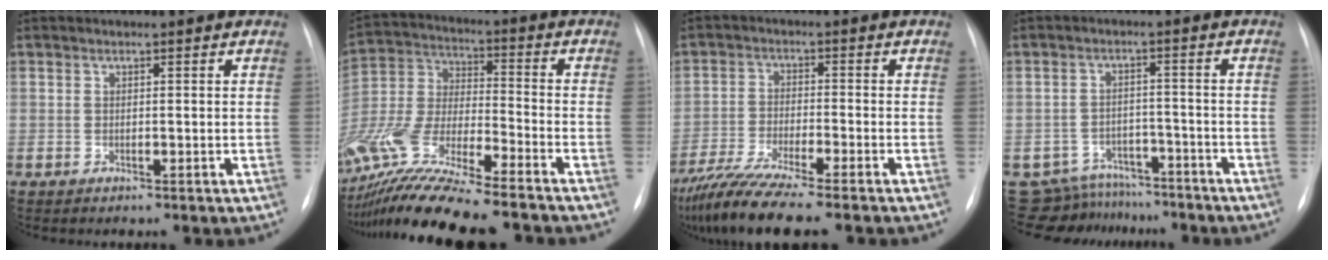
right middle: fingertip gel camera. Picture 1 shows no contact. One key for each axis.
{"total": 19.5, "fx": -16.1, "fy": 1.6, "fz": 11.0, "tx": -0.266, "ty": -0.040, "tz": -0.300}
{"total": 11.9, "fx": -9.7, "fy": 0.3, "fz": 6.9, "tx": -0.125, "ty": -0.031, "tz": -0.164}
{"total": 11.3, "fx": -10.3, "fy": 4.6, "fz": 0.7, "tx": -0.015, "ty": 0.018, "tz": -0.142}